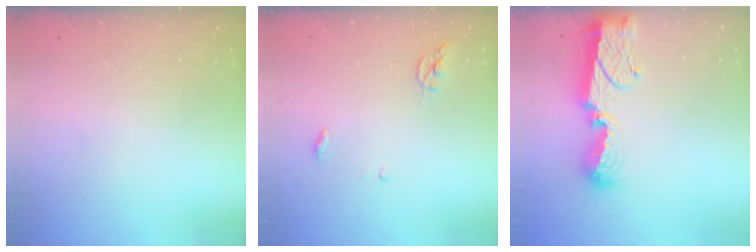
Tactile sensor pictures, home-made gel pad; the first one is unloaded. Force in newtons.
{"total": 4.9, "press": 4.9, "slide": 0.2}
{"total": 12.3, "press": 12.3, "slide": 0.8}